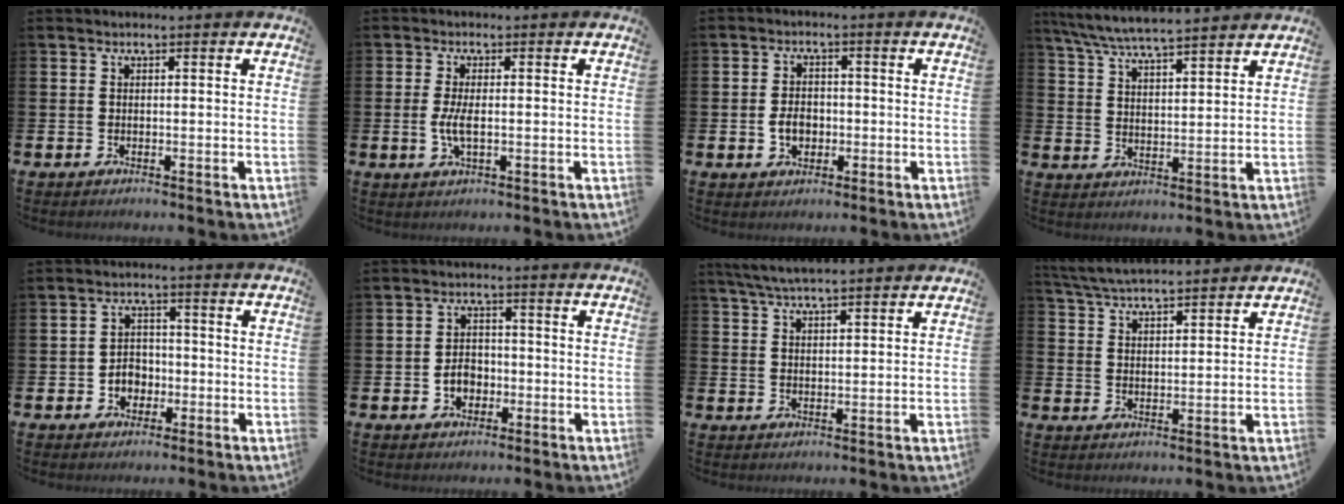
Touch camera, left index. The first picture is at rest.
{"total": 3.1, "force": [-0.2, 1.0, 2.9], "torque": [-0.051, -0.005, -0.009]}
{"total": 3.3, "force": [-0.7, 2.5, 2.1], "torque": [-0.026, 0.000, -0.020]}
{"total": 6.4, "force": [6.1, 0.2, 1.8], "torque": [-0.059, -0.030, 0.110]}
{"total": 3.3, "force": [-1.2, 2.8, 1.3], "torque": [-0.015, -0.002, -0.031]}
{"total": 3.5, "force": [-1.1, 2.7, 1.9], "torque": [-0.023, -0.003, -0.027]}
{"total": 5.3, "force": [5.0, 0.5, 1.7], "torque": [-0.051, -0.012, 0.094]}
{"total": 5.0, "force": [5.0, 0.2, 0.7], "torque": [-0.035, -0.027, 0.090]}